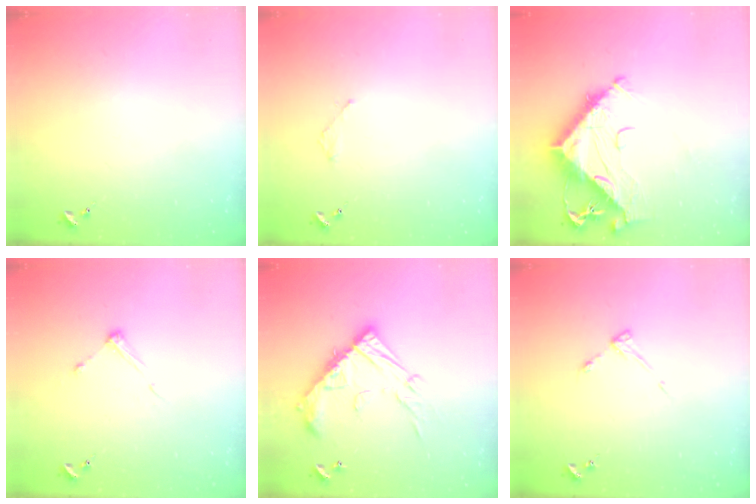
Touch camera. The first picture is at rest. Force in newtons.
{"total": 2.1, "press": 2.1, "slide": 0.2}
{"total": 17.1, "press": 17.0, "slide": 1.9}
{"total": 5.6, "press": 5.5, "slide": 0.7}
{"total": 21.7, "press": 21.6, "slide": 1.9}
{"total": 3.9, "press": 3.9, "slide": 0.6}